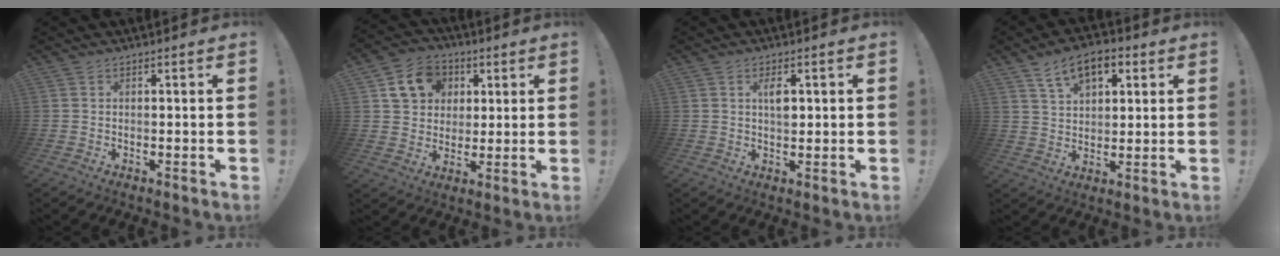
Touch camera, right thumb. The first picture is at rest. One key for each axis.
{"total": 12.0, "fx": 4.8, "fy": 9.9, "fz": 4.7, "tx": -0.076, "ty": -0.012, "tz": 0.098}
{"total": 4.1, "fx": 0.8, "fy": 1.9, "fz": 3.5, "tx": -0.057, "ty": 0.001, "tz": 0.009}
{"total": 10.8, "fx": 5.6, "fy": 6.4, "fz": 6.7, "tx": -0.106, "ty": -0.009, "tz": 0.105}